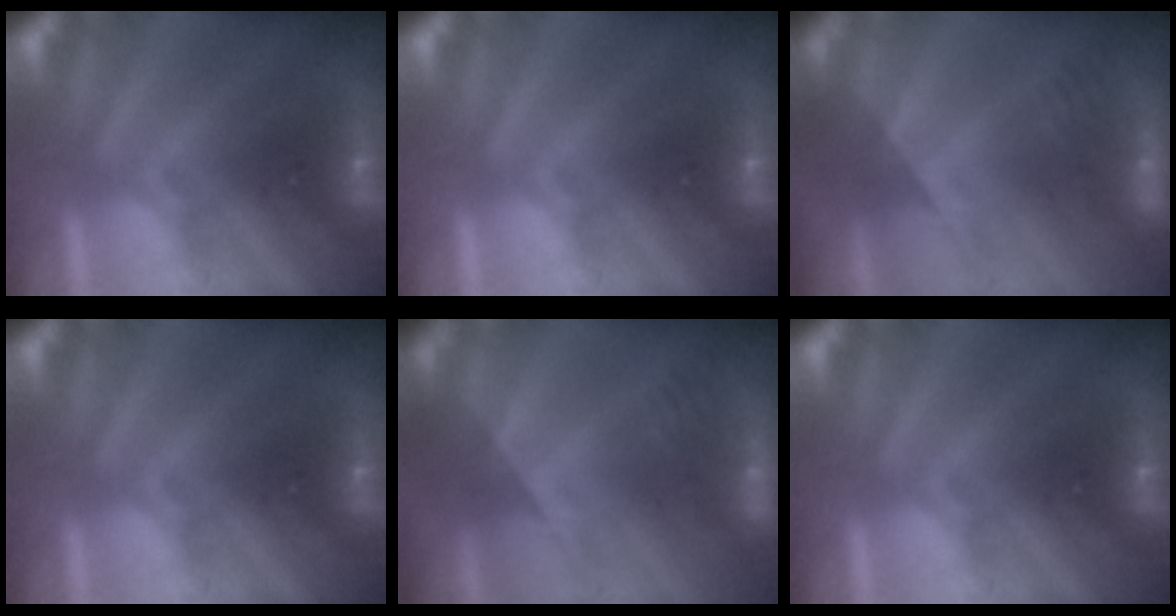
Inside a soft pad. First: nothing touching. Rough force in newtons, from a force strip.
{"total": 0.0}
{"total": 2.4}
{"total": 0.0}
{"total": 2.4}
{"total": 0.0}